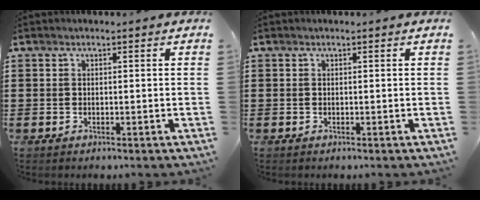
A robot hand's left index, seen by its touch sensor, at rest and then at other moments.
{"total": 0.0}